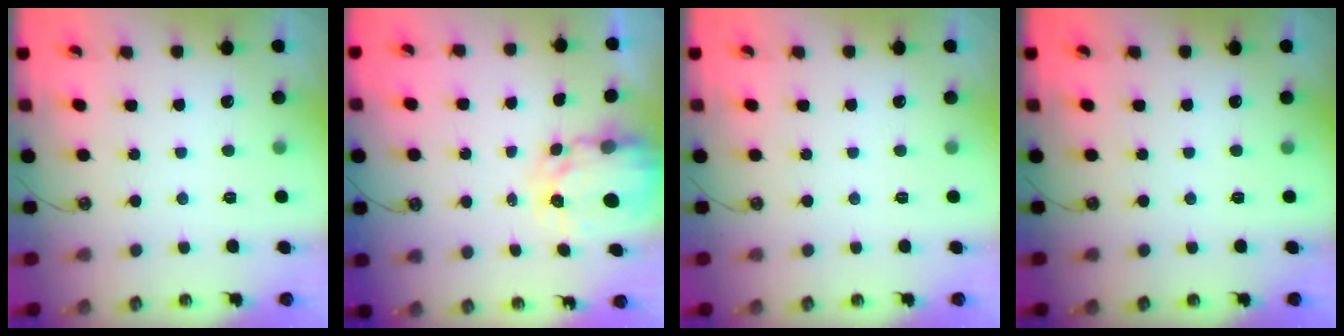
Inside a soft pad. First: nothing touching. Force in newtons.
{"total": 5.0, "press": 5.0, "slide": 0.4}
{"total": 0.0}
{"total": 0.0}